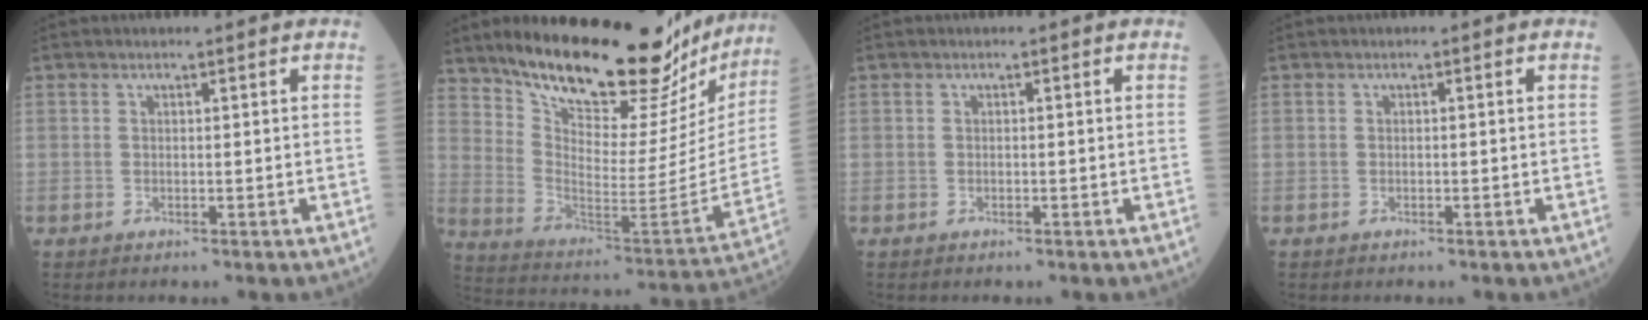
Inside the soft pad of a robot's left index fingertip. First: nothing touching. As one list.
[{"total": 27.8, "force": [24.0, 6.8, 12.3], "torque": [-0.194, -0.080, 0.330]}, {"total": 0.0}, {"total": 0.0}]